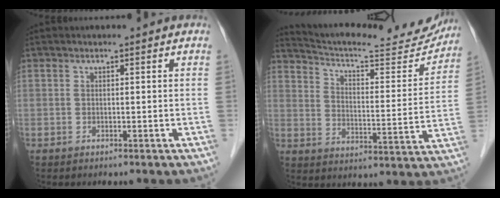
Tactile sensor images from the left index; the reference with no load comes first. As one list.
[{"total": 22.1, "force": [21.0, 3.1, 6.2], "torque": [-0.097, -0.039, 0.280]}]